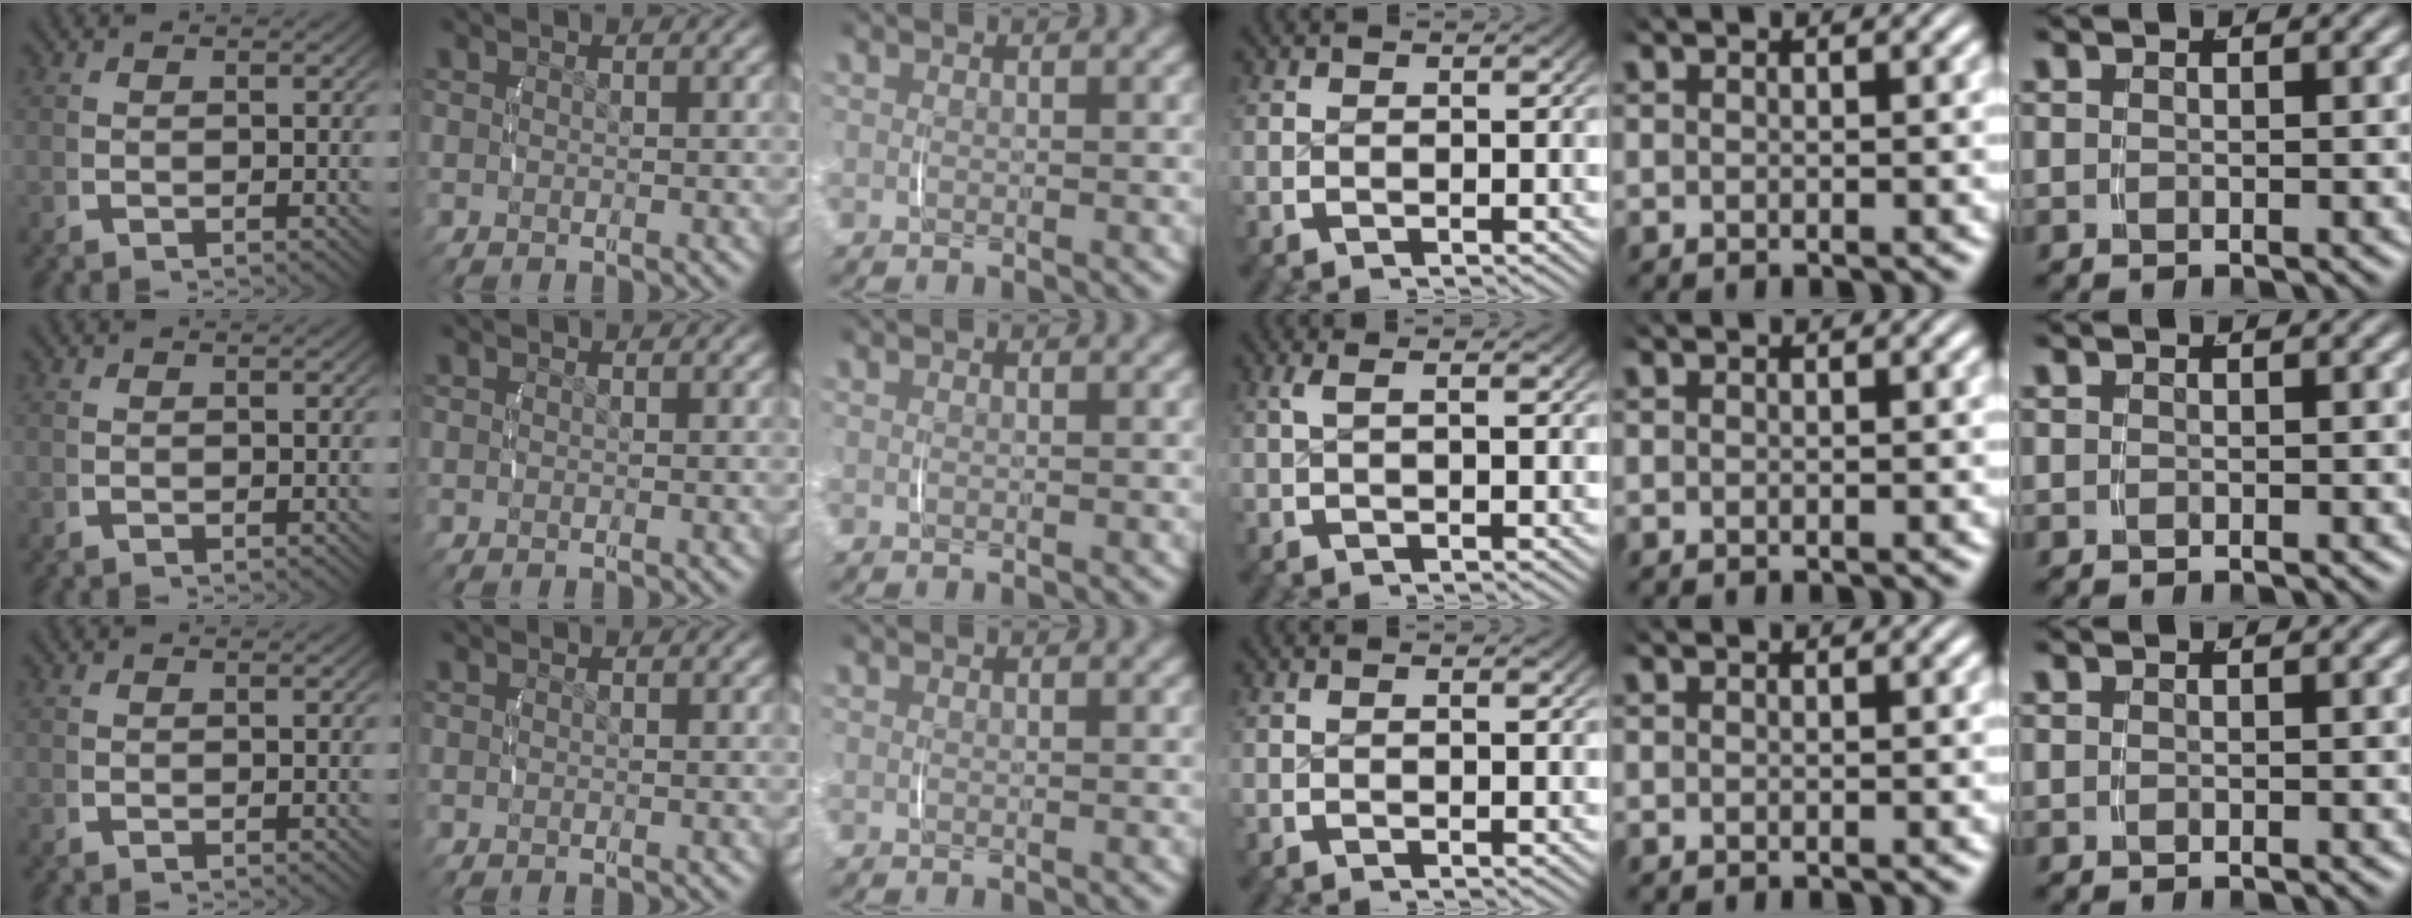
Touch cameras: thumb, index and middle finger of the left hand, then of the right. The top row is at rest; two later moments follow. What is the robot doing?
{"motion": "lift_and_place", "object": "glasses case"}